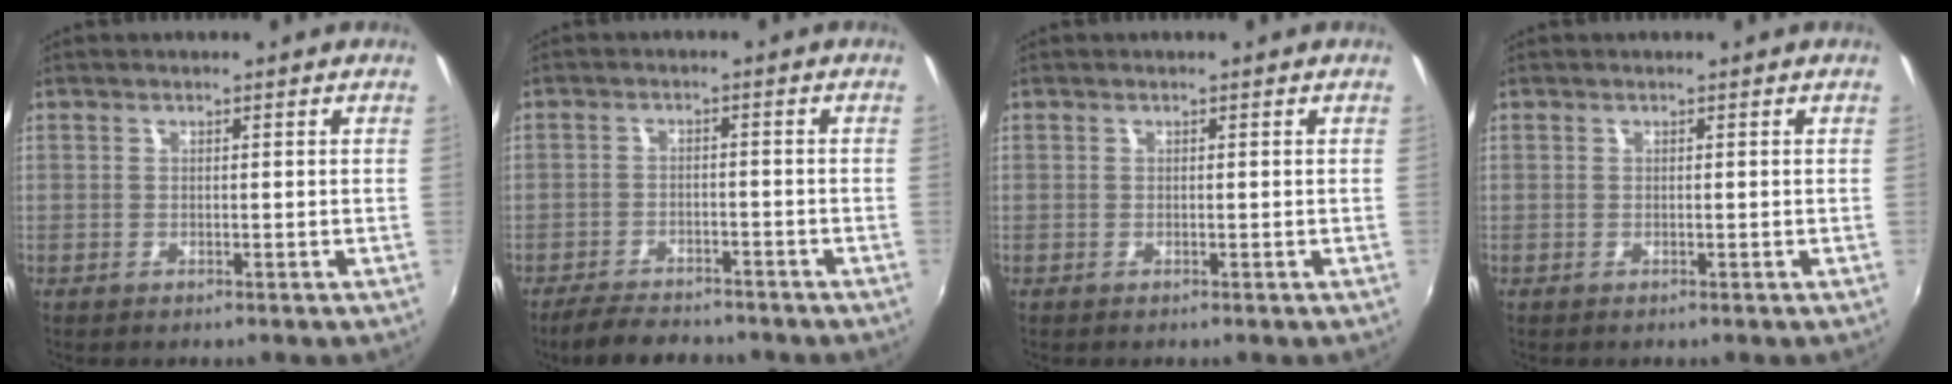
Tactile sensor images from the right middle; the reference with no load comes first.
{"total": 7.6, "force": [-6.5, 2.8, 2.7], "torque": [-0.076, -0.001, -0.102]}
{"total": 0.0}
{"total": 0.0}